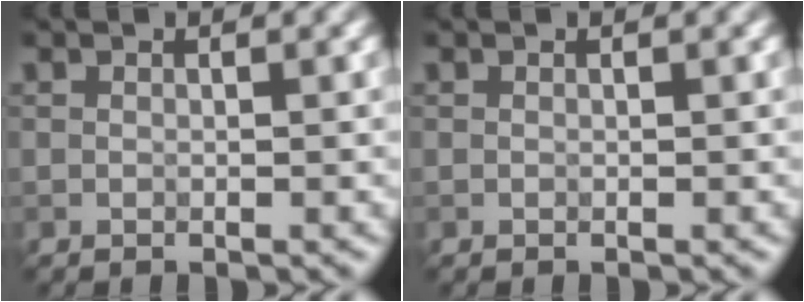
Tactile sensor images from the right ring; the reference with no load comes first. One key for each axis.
{"total": 0.0}